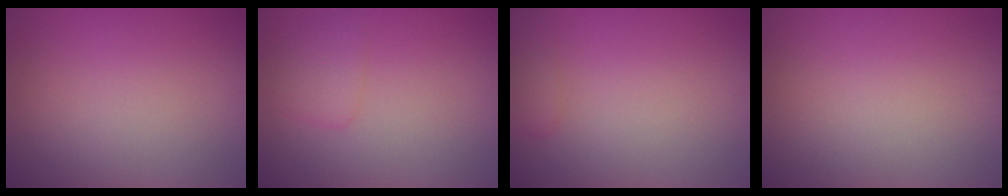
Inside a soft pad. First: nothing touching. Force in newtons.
{"total": 1.8, "press": 1.8, "slide": 0.1}
{"total": 1.5, "press": 1.5, "slide": 0.1}
{"total": 0.0}